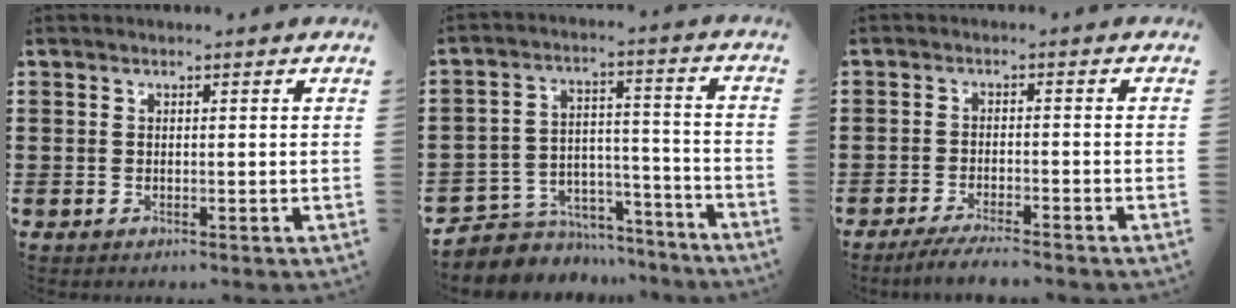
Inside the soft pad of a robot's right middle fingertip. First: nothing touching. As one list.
[{"total": 5.5, "force": [-5.0, 2.4, -0.1], "torque": [-0.004, 0.015, -0.100]}, {"total": 3.1, "force": [-2.9, -0.2, 1.1], "torque": [-0.024, -0.006, -0.058]}]